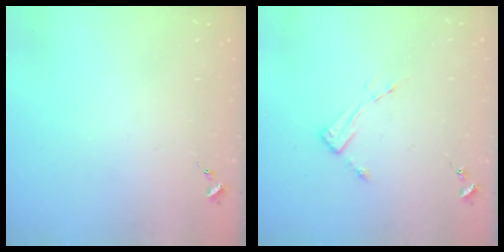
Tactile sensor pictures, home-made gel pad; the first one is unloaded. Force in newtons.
{"total": 4.4, "press": 4.4, "slide": 0.3}